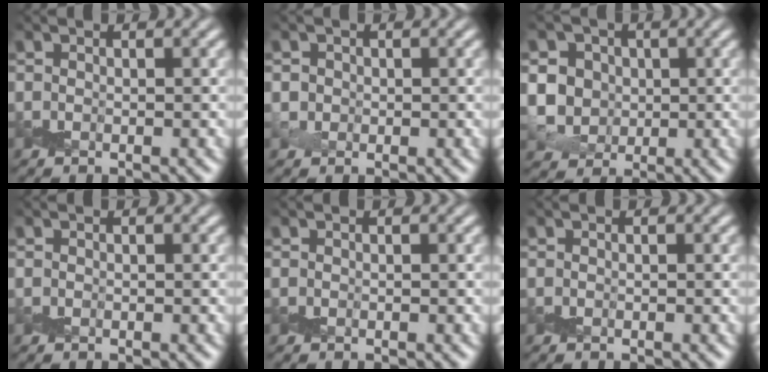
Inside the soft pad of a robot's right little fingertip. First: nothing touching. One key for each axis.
{"total": 0.8, "fx": 0.1, "fy": 0.8, "fz": -0.1, "tx": 0.009, "ty": 0.000, "tz": 0.001}
{"total": 4.9, "fx": 1.0, "fy": 4.4, "fz": 2.0, "tx": -0.048, "ty": 0.012, "tz": 0.003}
{"total": 0.0}
{"total": 0.0}
{"total": 0.0}